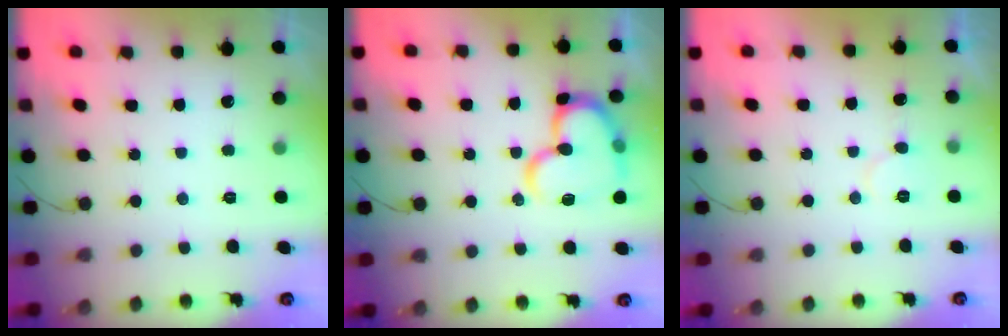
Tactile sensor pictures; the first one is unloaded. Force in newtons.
{"total": 17.6, "press": 17.5, "slide": 2.1}
{"total": 4.9, "press": 4.9, "slide": 0.5}